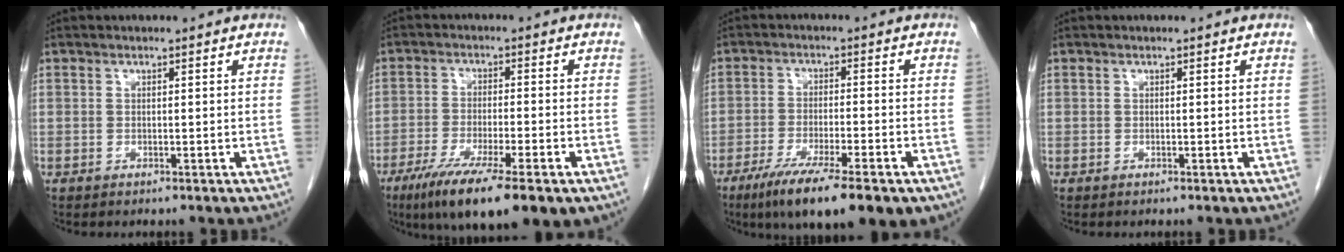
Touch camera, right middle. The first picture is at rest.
{"total": 14.0, "force": [-8.6, 2.1, 10.8], "torque": [-0.162, -0.033, -0.138]}
{"total": 14.5, "force": [-9.5, 2.3, 10.6], "torque": [-0.145, -0.029, -0.150]}
{"total": 0.0}